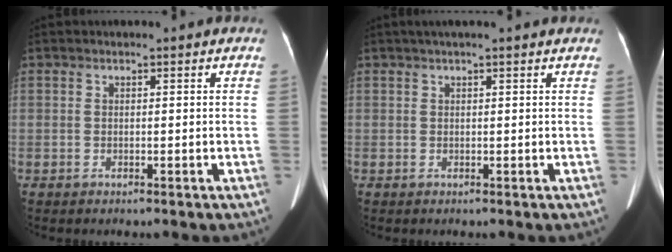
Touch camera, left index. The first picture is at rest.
{"total": 4.5, "force": [3.7, -0.1, 2.6], "torque": [-0.037, 0.034, 0.047]}